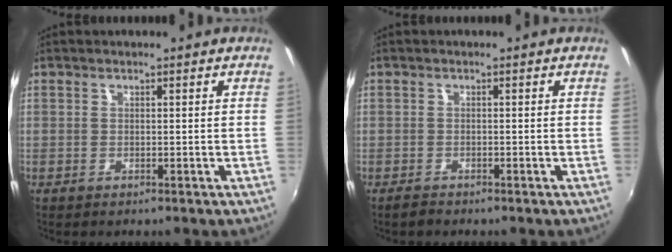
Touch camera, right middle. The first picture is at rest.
{"total": 1.5, "force": [-1.2, 0.8, 0.0], "torque": [-0.005, 0.001, -0.023]}